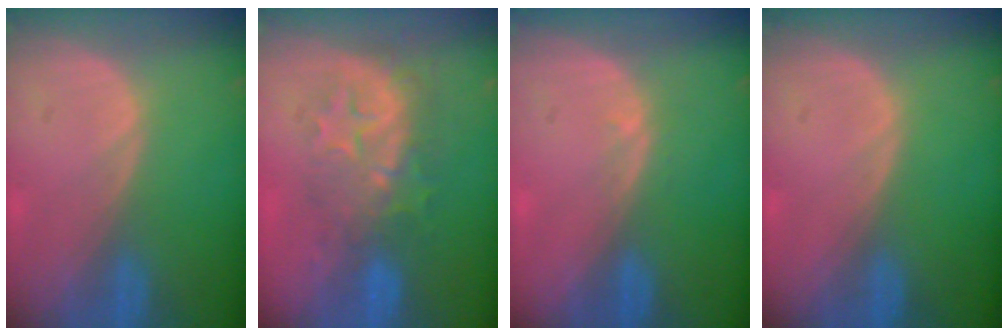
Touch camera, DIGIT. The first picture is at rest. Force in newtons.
{"total": 8.7, "press": 8.0, "slide": 3.5}
{"total": 0.8, "press": 0.6, "slide": 0.6}
{"total": 0.0}